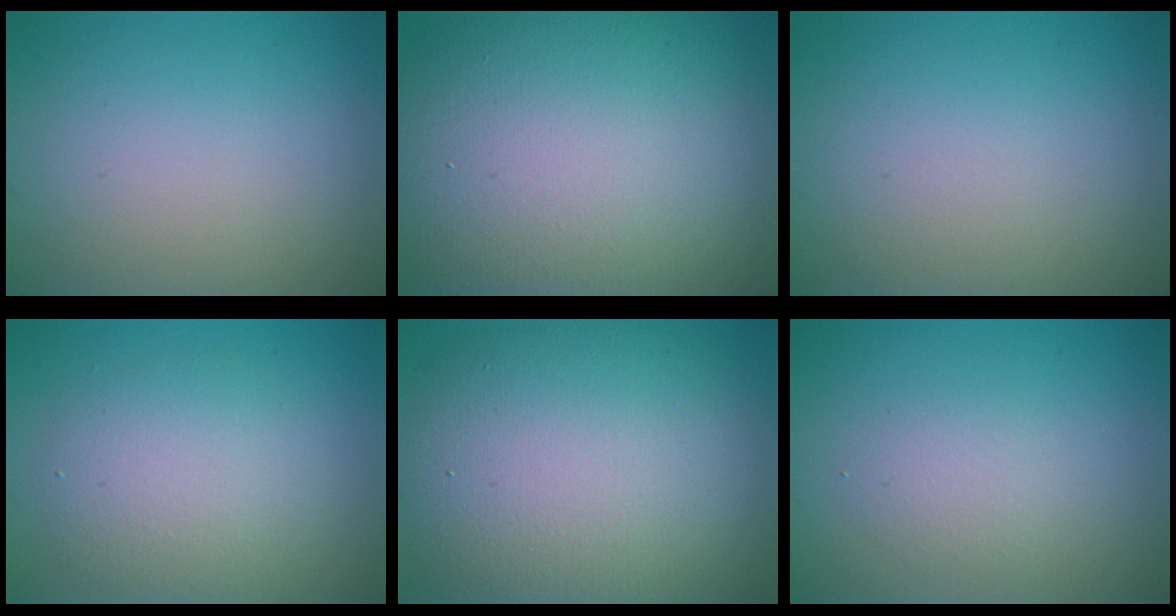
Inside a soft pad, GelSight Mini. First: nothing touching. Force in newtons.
{"total": 17.6, "press": 17.6, "slide": 0.7}
{"total": 0.0}
{"total": 4.4, "press": 4.4, "slide": 0.3}
{"total": 13.5, "press": 13.4, "slide": 0.7}
{"total": 1.6, "press": 1.6, "slide": 0.2}